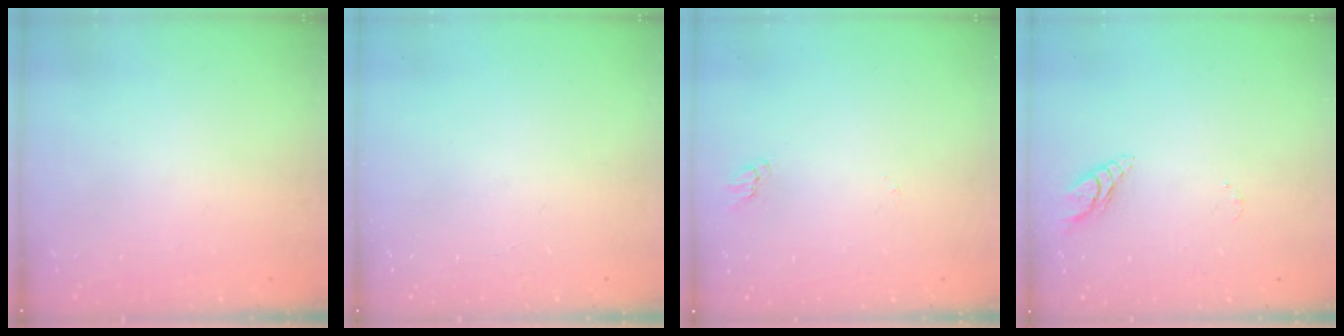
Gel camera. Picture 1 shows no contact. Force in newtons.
{"total": 1.8, "press": 1.8, "slide": 0.1}
{"total": 2.2, "press": 2.2, "slide": 0.2}
{"total": 5.2, "press": 5.2, "slide": 0.4}